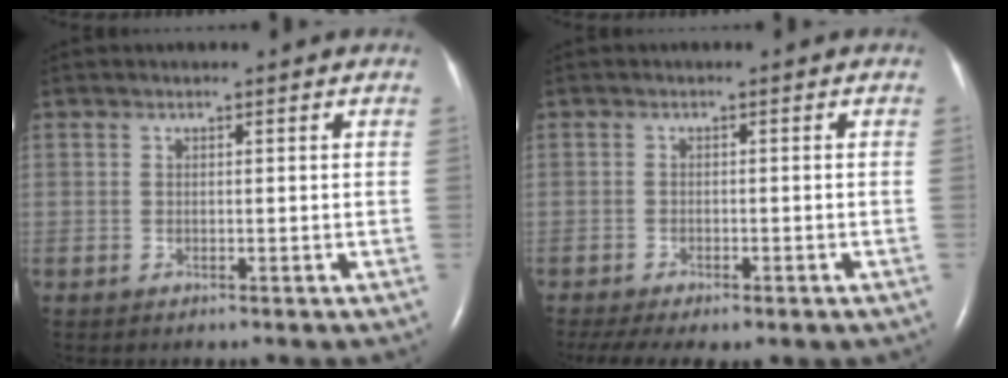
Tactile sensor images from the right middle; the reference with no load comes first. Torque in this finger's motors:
{"motor_torque": [1.10, -1.04, 0.15, 0.04]}